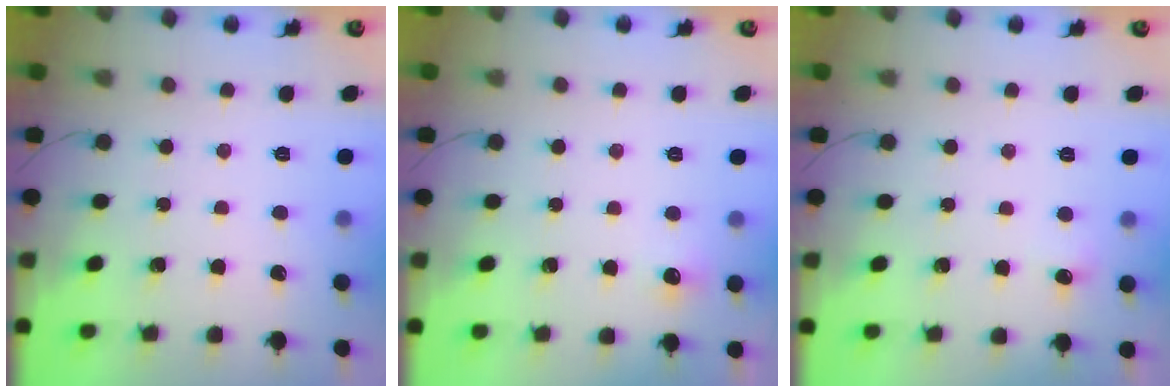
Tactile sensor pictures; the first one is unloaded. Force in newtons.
{"total": 4.2, "press": 3.9, "slide": 1.7}
{"total": 11.1, "press": 3.0, "slide": 10.7}